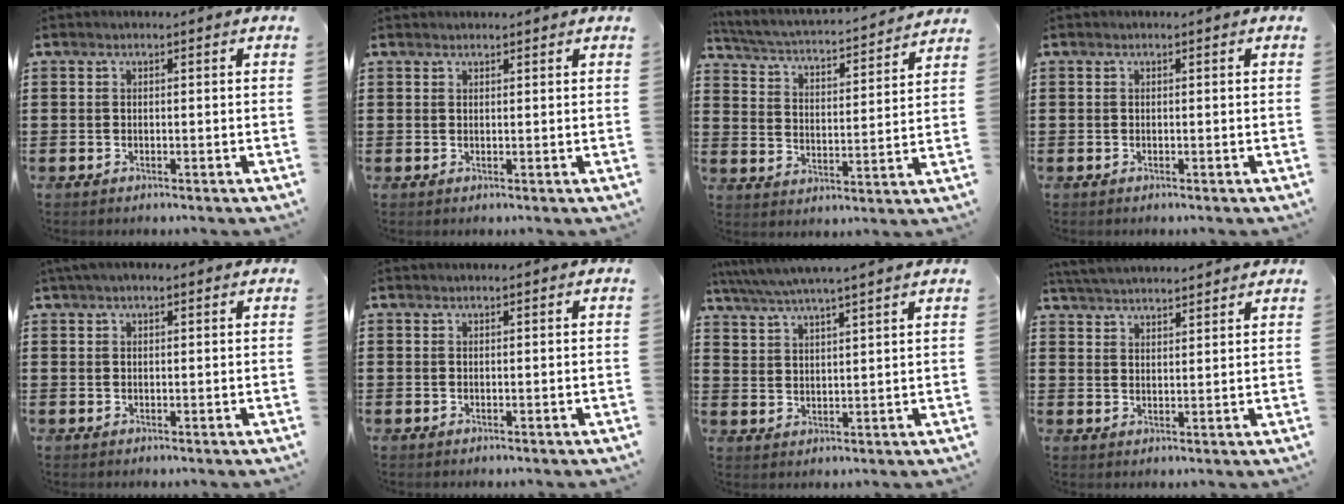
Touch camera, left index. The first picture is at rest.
{"total": 1.0, "force": [1.0, 0.1, 0.1], "torque": [-0.002, 0.000, 0.020]}
{"total": 2.8, "force": [2.6, 0.0, 1.0], "torque": [-0.038, -0.027, 0.033]}
{"total": 0.0}
{"total": 2.0, "force": [1.4, 0.6, 1.2], "torque": [-0.025, 0.006, 0.025]}
{"total": 0.5, "force": [0.5, 0.0, 0.1], "torque": [-0.004, -0.001, 0.011]}
{"total": 5.0, "force": [4.8, -0.3, 1.5], "torque": [-0.046, -0.019, 0.084]}
{"total": 3.9, "force": [3.9, -0.2, 0.3], "torque": [-0.020, -0.015, 0.070]}